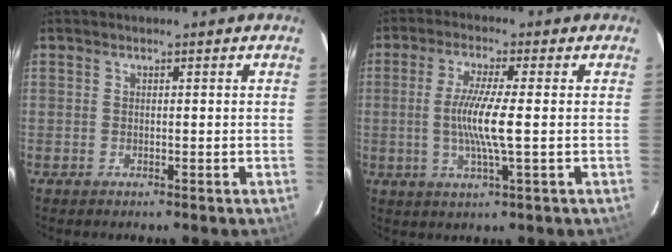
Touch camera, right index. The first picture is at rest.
{"total": 7.5, "force": [-0.6, -0.1, 7.5], "torque": [-0.145, -0.007, -0.013]}